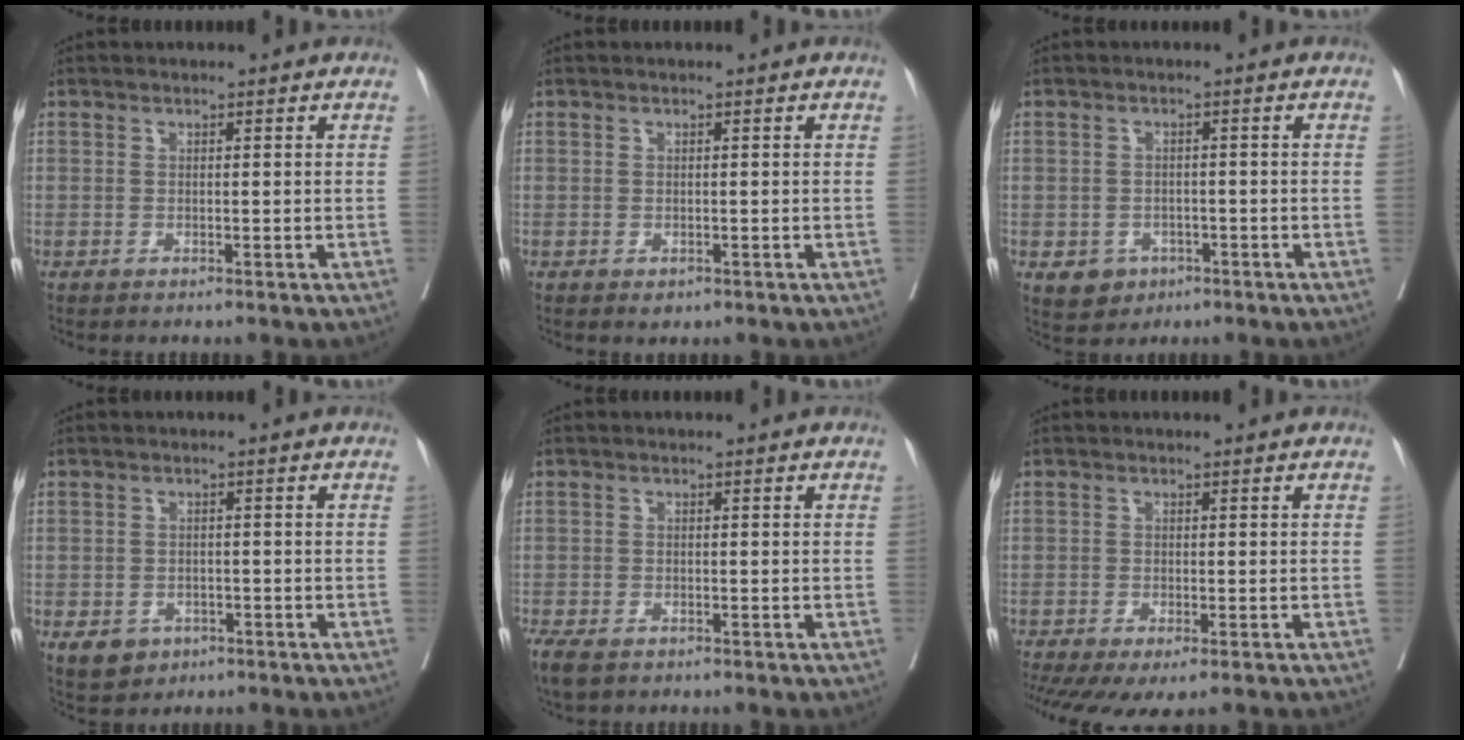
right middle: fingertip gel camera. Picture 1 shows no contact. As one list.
[{"total": 0.8, "force": [-0.4, 0.6, 0.4], "torque": [-0.005, 0.000, -0.002]}, {"total": 4.3, "force": [-2.0, 3.6, 1.3], "torque": [-0.016, 0.004, -0.023]}, {"total": 5.9, "force": [-3.0, 4.6, 1.9], "torque": [-0.030, 0.002, -0.038]}, {"total": 8.0, "force": [-5.2, 4.3, 4.2], "torque": [-0.106, -0.016, -0.082]}, {"total": 8.4, "force": [-6.1, 2.5, 5.2], "torque": [-0.087, -0.011, -0.095]}]